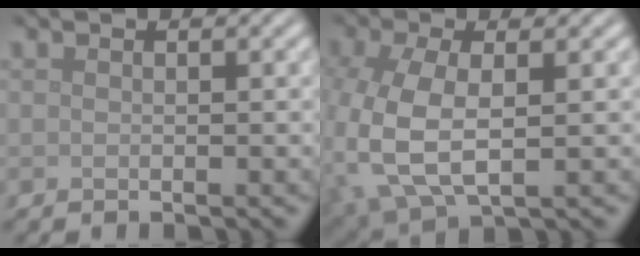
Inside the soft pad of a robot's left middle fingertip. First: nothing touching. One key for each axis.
{"total": 7.7, "fx": -1.2, "fy": 4.1, "fz": 6.4, "tx": -0.165, "ty": -0.013, "tz": -0.019}